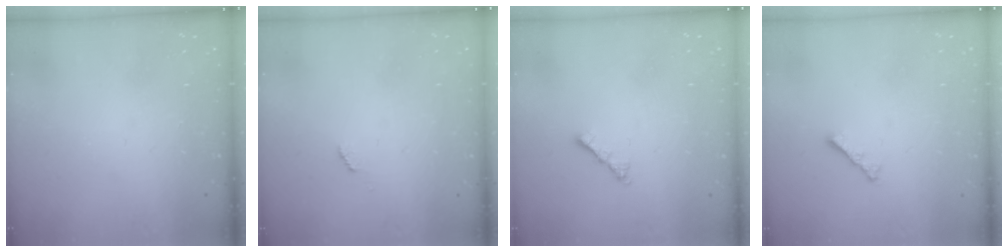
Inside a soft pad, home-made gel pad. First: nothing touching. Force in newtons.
{"total": 2.5, "press": 2.5, "slide": 0.4}
{"total": 1.8, "press": 1.8, "slide": 0.5}
{"total": 2.4, "press": 2.3, "slide": 0.6}